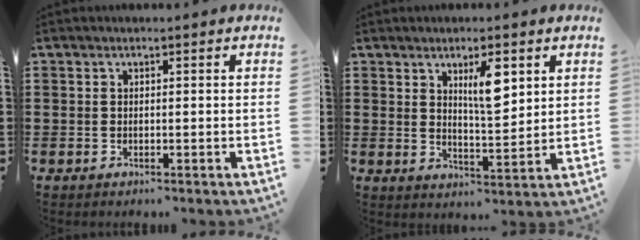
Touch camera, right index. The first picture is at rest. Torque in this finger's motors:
{"motor_torque": [0.65, 0.29, 0.32, 0.05]}